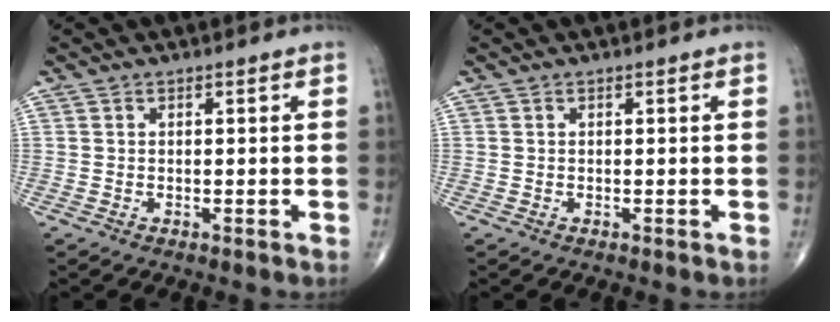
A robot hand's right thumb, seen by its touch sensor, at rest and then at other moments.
{"total": 0.0}